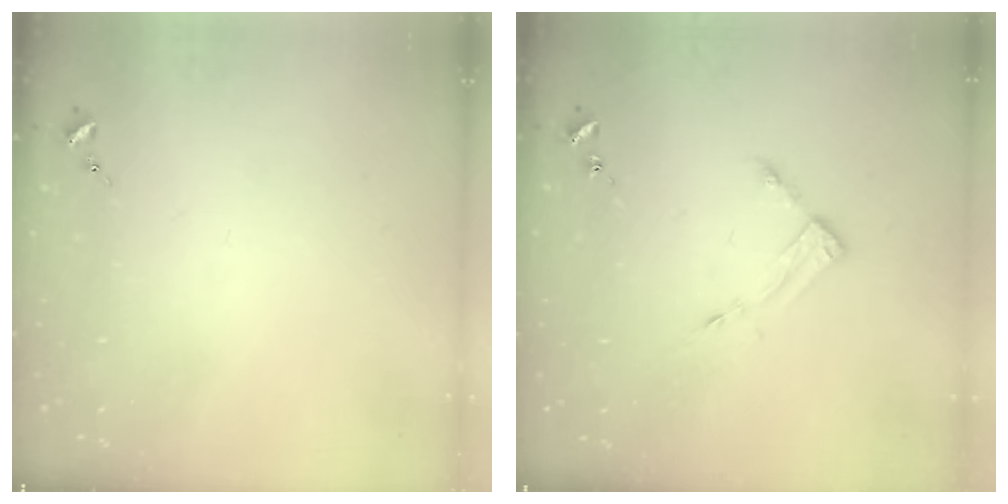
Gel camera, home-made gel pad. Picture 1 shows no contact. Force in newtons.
{"total": 4.2, "press": 4.2, "slide": 0.5}